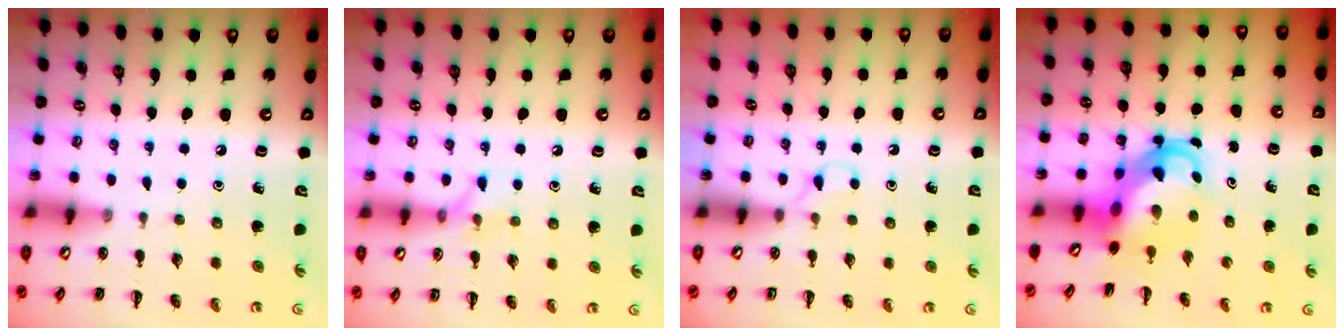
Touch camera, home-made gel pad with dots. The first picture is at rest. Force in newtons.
{"total": 5.6, "press": 5.5, "slide": 1.1}
{"total": 2.6, "press": 2.4, "slide": 0.9}
{"total": 5.9, "press": 5.6, "slide": 1.7}